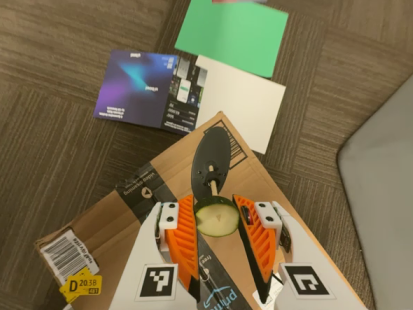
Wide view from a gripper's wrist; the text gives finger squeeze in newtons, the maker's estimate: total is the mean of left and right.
{"total": 9.7, "left": 9.7, "right": 9.7}